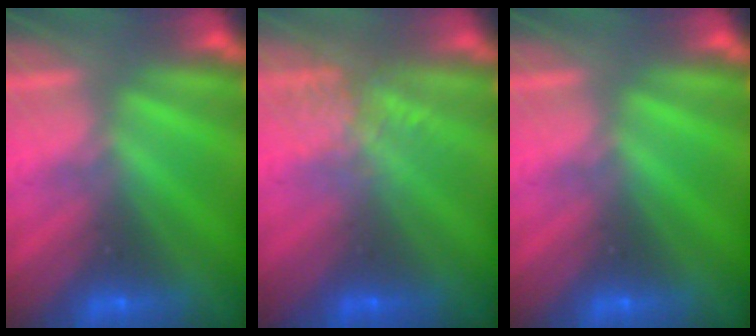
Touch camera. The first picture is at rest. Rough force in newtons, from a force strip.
{"total": 3.0}
{"total": 0.0}